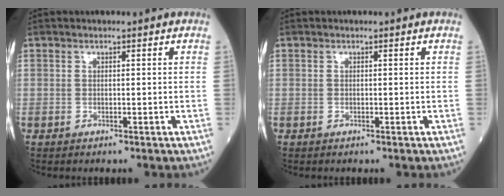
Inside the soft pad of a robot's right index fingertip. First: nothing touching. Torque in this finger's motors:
{"motor_torque": [0.03, 0.02, 0.00, -0.01]}